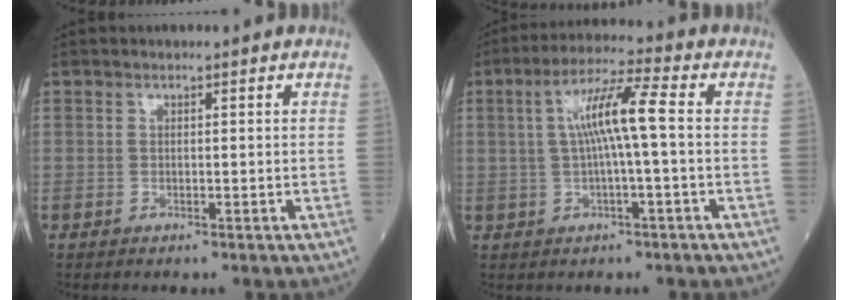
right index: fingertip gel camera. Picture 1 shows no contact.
{"total": 8.1, "force": [0.6, 0.2, 8.1], "torque": [-0.154, 0.018, 0.008]}